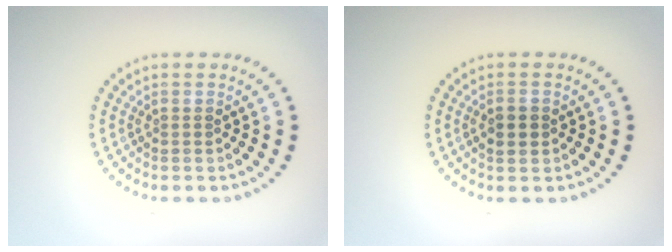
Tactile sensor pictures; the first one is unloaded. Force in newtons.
{"total": 1.7, "press": 1.7, "slide": 0.2}